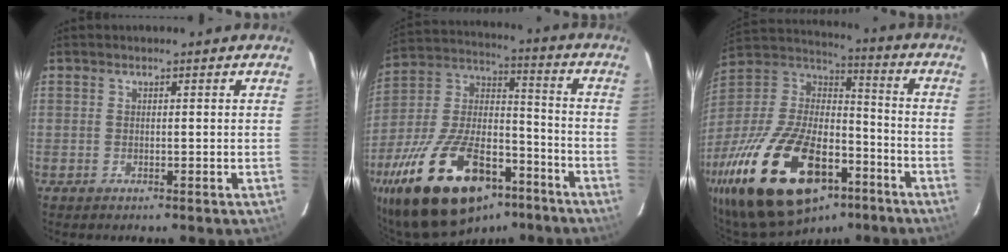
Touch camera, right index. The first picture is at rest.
{"total": 28.7, "force": [-17.6, 13.2, 18.4], "torque": [-0.358, 0.001, -0.283]}
{"total": 32.6, "force": [-18.5, 15.8, 21.7], "torque": [-0.439, -0.020, -0.299]}